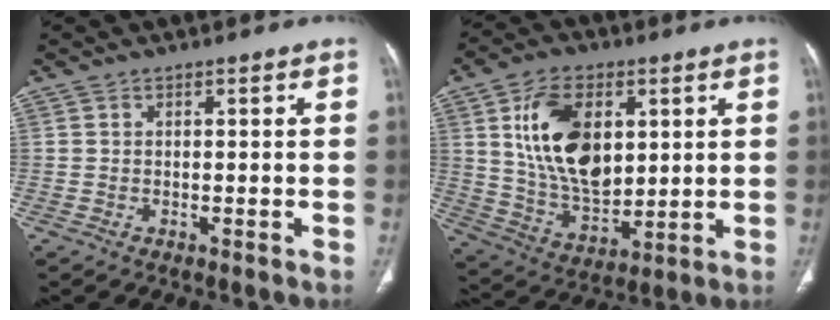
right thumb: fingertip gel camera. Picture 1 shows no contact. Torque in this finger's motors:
{"motor_torque": [0.93, 4.08, 1.80, 0.72, 0.51]}